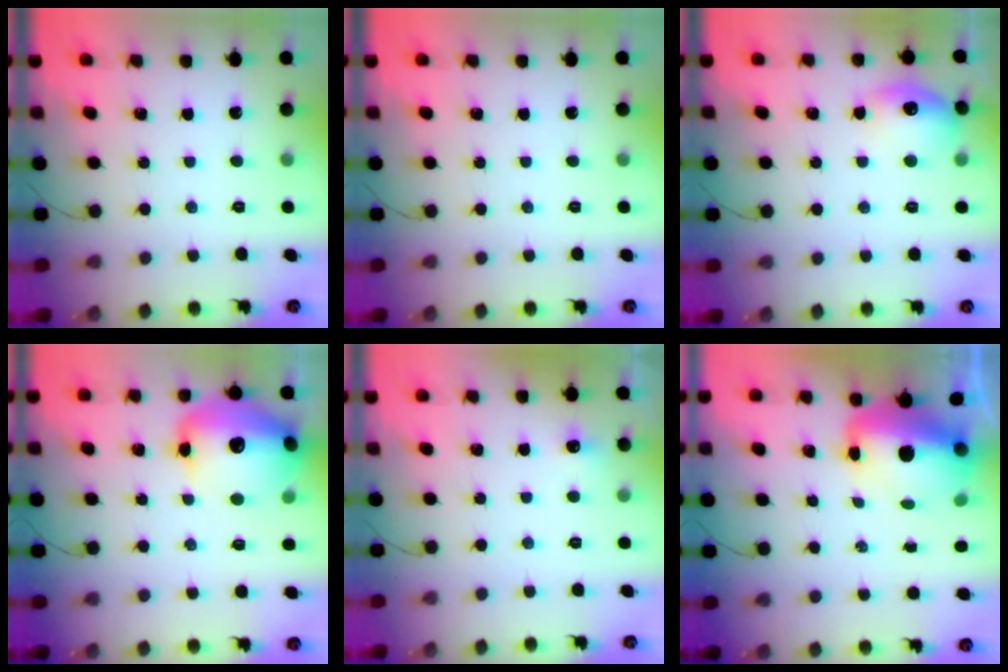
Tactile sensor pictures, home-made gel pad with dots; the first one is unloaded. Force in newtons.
{"total": 0.0}
{"total": 11.8, "press": 11.7, "slide": 0.7}
{"total": 17.8, "press": 17.5, "slide": 3.4}
{"total": 4.4, "press": 4.2, "slide": 1.3}
{"total": 12.8, "press": 12.6, "slide": 2.7}